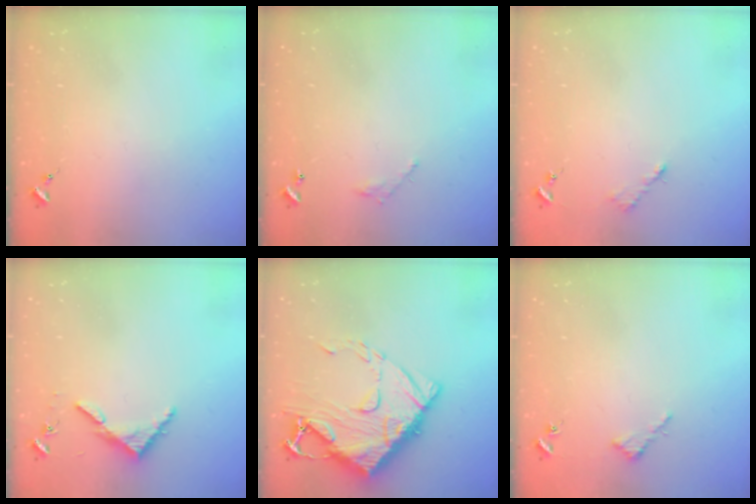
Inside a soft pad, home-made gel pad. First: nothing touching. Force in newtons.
{"total": 4.3, "press": 4.3, "slide": 0.2}
{"total": 2.6, "press": 2.6, "slide": 0.4}
{"total": 3.9, "press": 3.9, "slide": 0.3}
{"total": 17.4, "press": 17.4, "slide": 1.6}
{"total": 2.6, "press": 2.6, "slide": 0.2}